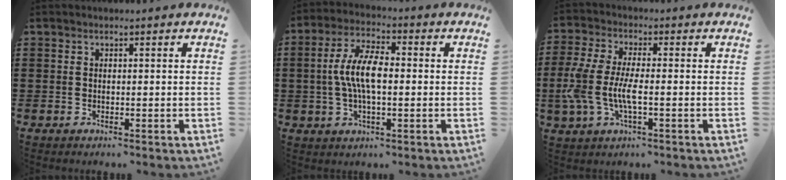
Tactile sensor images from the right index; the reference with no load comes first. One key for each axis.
{"total": 7.9, "fx": -0.2, "fy": 3.1, "fz": 7.3, "tx": -0.157, "ty": 0.001, "tz": -0.010}
{"total": 6.9, "fx": -1.7, "fy": 2.7, "fz": 6.0, "tx": -0.155, "ty": -0.010, "tz": -0.043}